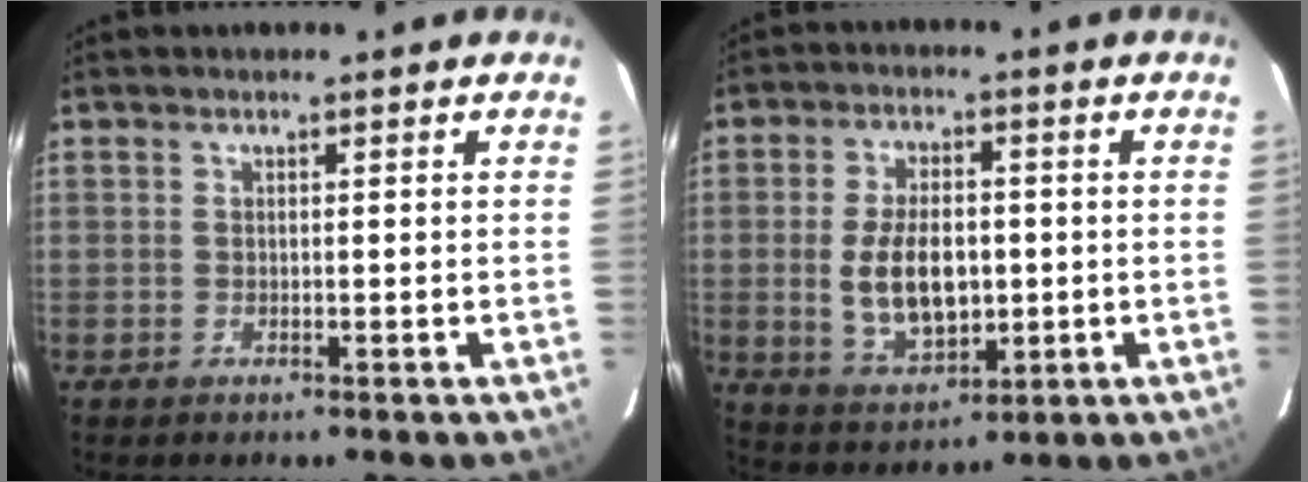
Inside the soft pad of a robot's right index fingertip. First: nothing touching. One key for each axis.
{"total": 11.2, "fx": -0.7, "fy": 6.3, "fz": 9.3, "tx": -0.185, "ty": -0.002, "tz": -0.001}